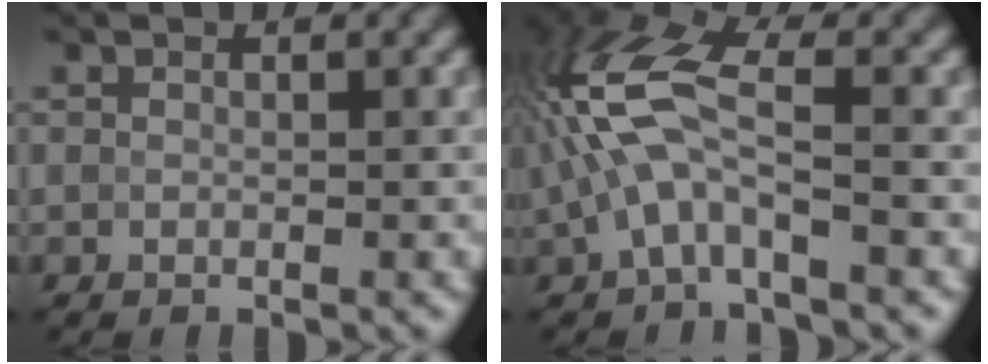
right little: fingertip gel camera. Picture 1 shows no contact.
{"total": 7.0, "force": [-0.5, 3.0, 6.3], "torque": [-0.152, 0.024, -0.019]}